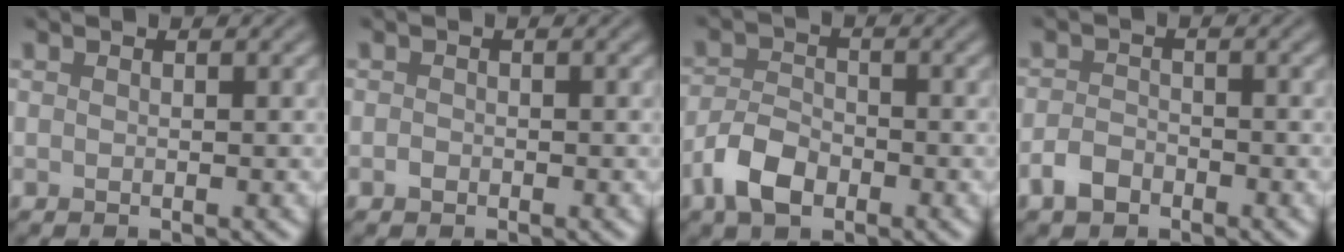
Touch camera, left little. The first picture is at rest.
{"total": 0.6, "force": [-0.3, 0.4, 0.2], "torque": [-0.005, -0.001, -0.007]}
{"total": 4.0, "force": [-2.2, 2.3, 2.4], "torque": [-0.045, 0.002, -0.050]}
{"total": 2.2, "force": [-1.5, 1.3, 1.0], "torque": [-0.018, 0.003, -0.036]}